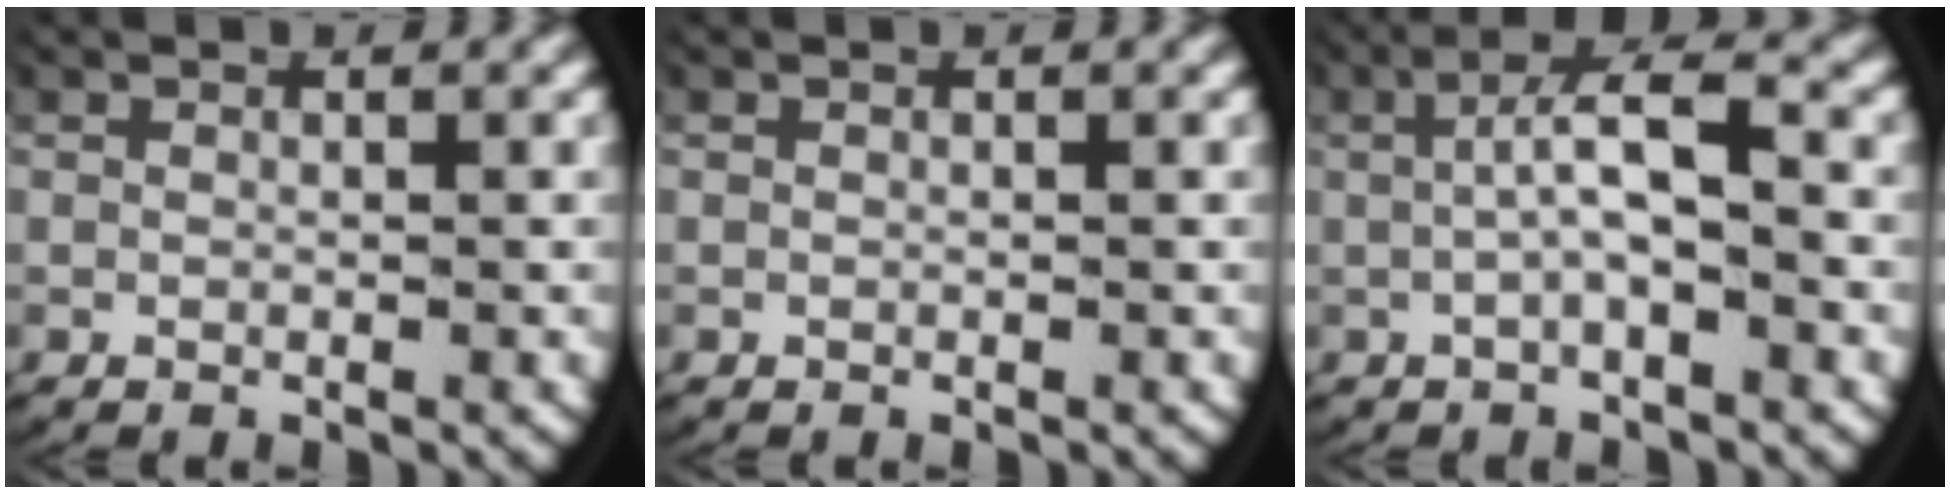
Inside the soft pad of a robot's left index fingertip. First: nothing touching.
{"total": 0.0}
{"total": 4.3, "force": [0.1, 1.4, 4.1], "torque": [-0.067, 0.010, -0.002]}